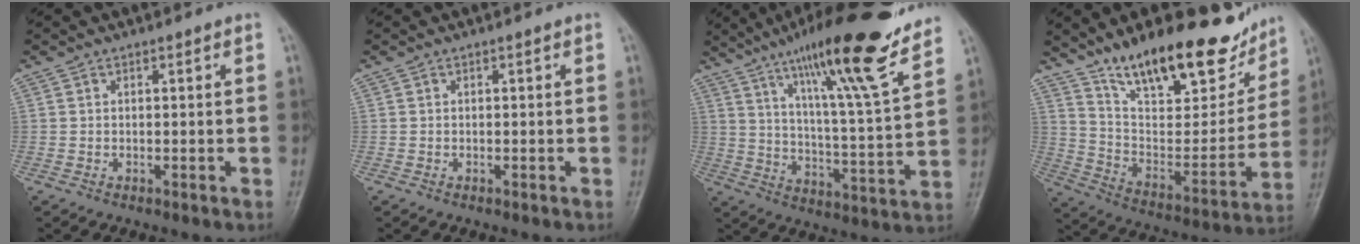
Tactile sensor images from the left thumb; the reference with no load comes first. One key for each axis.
{"total": 0.0}
{"total": 21.4, "fx": 15.0, "fy": 1.9, "fz": 15.1, "tx": -0.217, "ty": -0.067, "tz": 0.239}
{"total": 25.1, "fx": 17.6, "fy": 9.5, "fz": 15.2, "tx": -0.186, "ty": -0.074, "tz": 0.288}